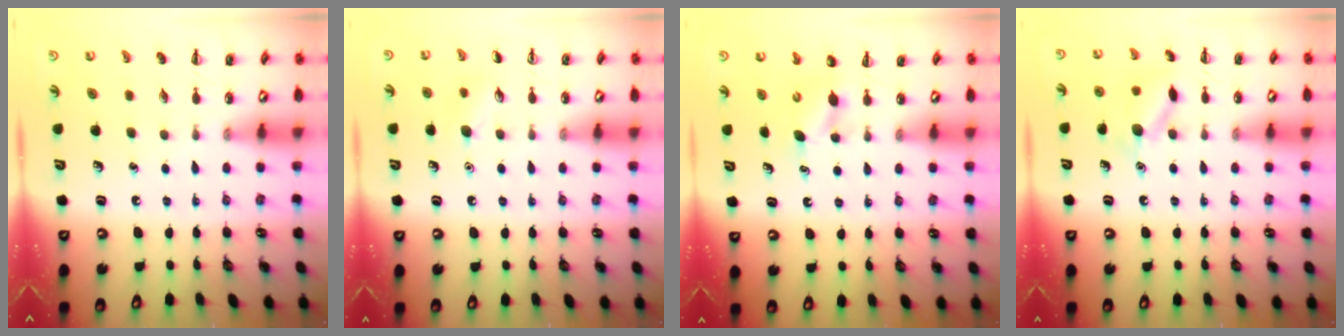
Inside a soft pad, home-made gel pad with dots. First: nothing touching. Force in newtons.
{"total": 7.3, "press": 7.0, "slide": 2.1}
{"total": 3.7, "press": 3.6, "slide": 1.0}
{"total": 10.4, "press": 10.4, "slide": 0.5}